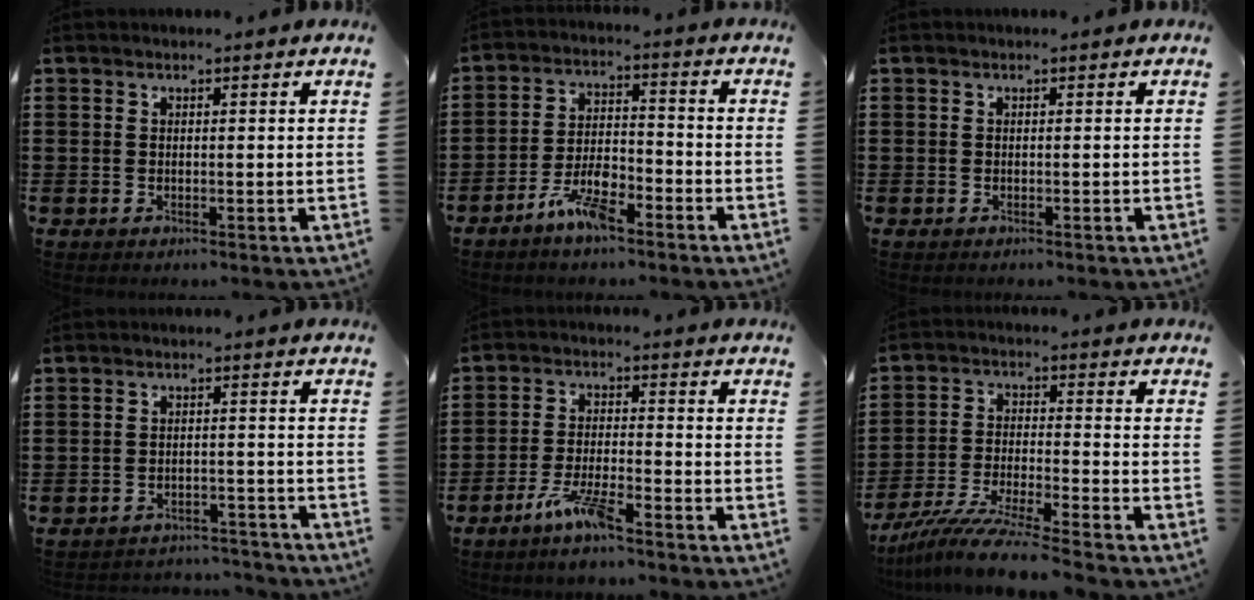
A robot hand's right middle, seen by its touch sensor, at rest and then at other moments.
{"total": 6.5, "force": [-4.6, 2.0, 4.2], "torque": [-0.094, 0.006, -0.089]}
{"total": 0.0}
{"total": 3.1, "force": [-3.1, 0.3, -0.1], "torque": [-0.006, 0.001, -0.067]}
{"total": 6.1, "force": [-4.5, 1.0, 4.1], "torque": [-0.092, -0.004, -0.085]}
{"total": 8.6, "force": [-7.7, -0.4, 3.8], "torque": [-0.076, -0.008, -0.150]}